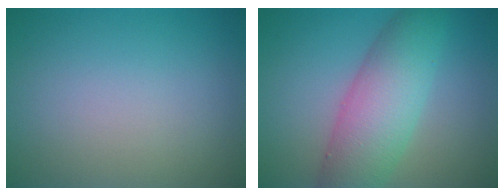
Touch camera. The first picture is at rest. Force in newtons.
{"total": 7.3, "press": 7.3, "slide": 0.2}